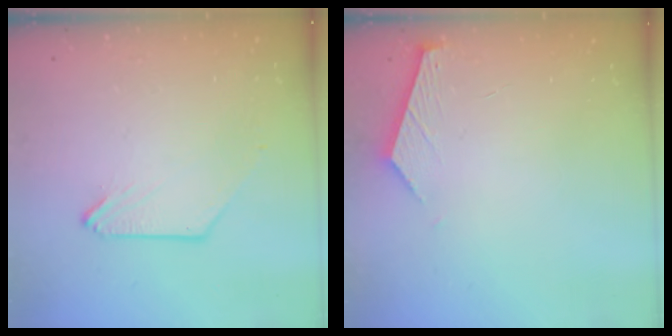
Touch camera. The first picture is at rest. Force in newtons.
{"total": 3.7, "press": 3.7, "slide": 0.4}